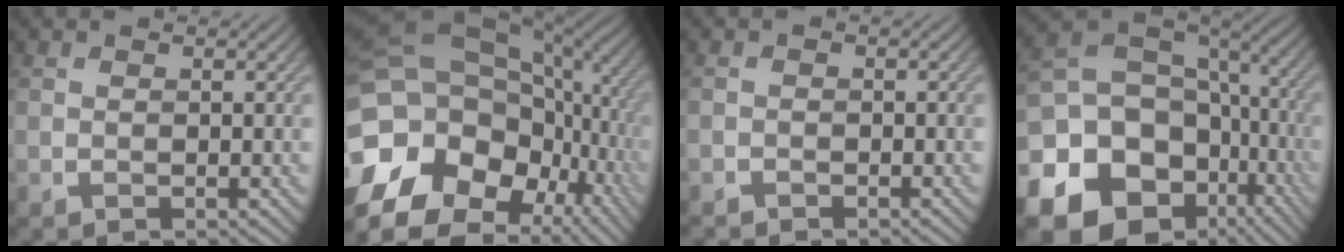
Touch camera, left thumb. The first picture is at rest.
{"total": 18.1, "force": [-5.5, 12.8, 11.5], "torque": [-0.272, 0.005, -0.067]}
{"total": 1.3, "force": [-1.2, 0.3, 0.1], "torque": [-0.001, -0.002, -0.024]}
{"total": 22.3, "force": [-8.5, 17.6, 10.8], "torque": [-0.242, -0.043, -0.121]}